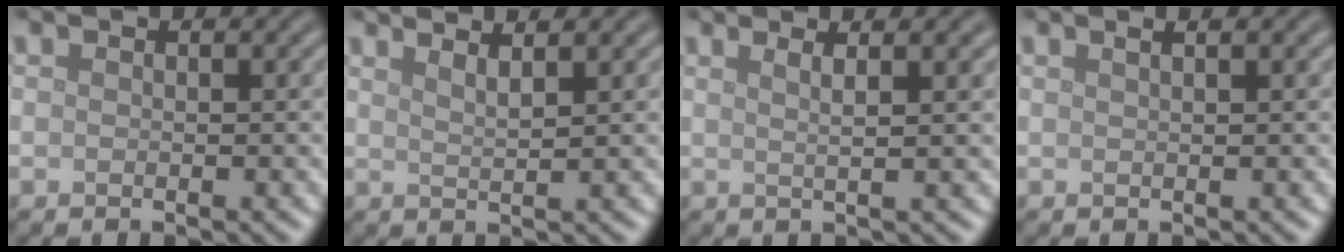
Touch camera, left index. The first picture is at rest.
{"total": 3.0, "force": [2.3, 0.8, 1.7], "torque": [-0.002, 0.014, 0.011]}
{"total": 3.6, "force": [1.9, 1.2, 2.8], "torque": [-0.023, 0.013, -0.003]}
{"total": 2.5, "force": [1.4, 1.2, 1.7], "torque": [0.000, 0.005, -0.010]}